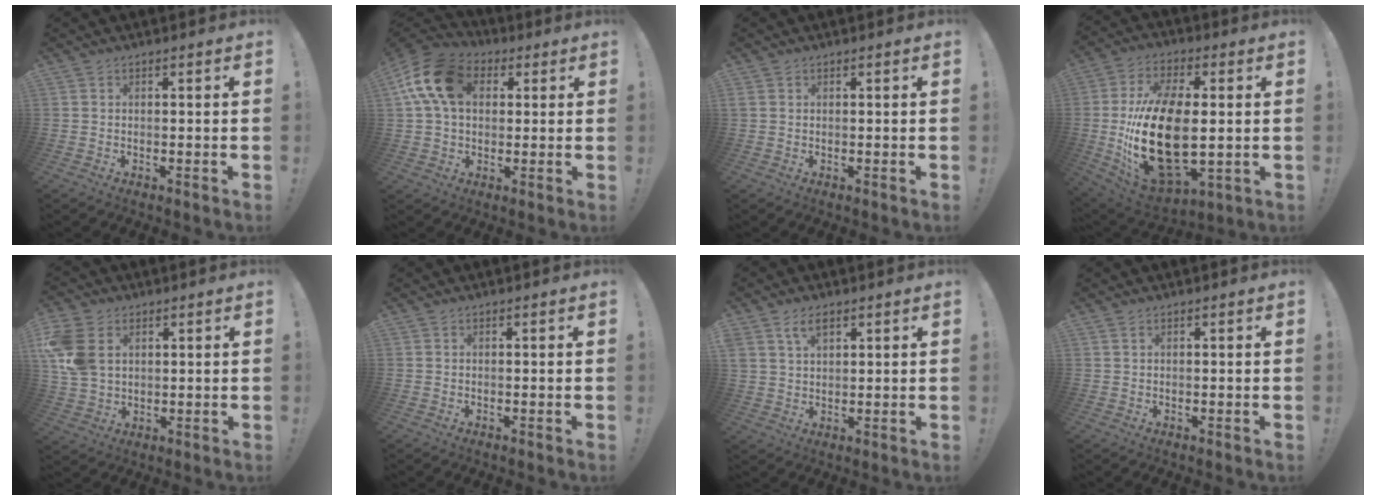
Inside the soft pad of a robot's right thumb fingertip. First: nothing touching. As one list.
[{"total": 16.6, "force": [4.6, 11.5, 10.9], "torque": [-0.199, 0.003, 0.089]}, {"total": 0.8, "force": [0.4, 0.7, 0.2], "torque": [-0.008, 0.004, 0.009]}, {"total": 25.9, "force": [-0.6, 14.5, 21.5], "torque": [-0.435, -0.011, 0.001]}, {"total": 12.2, "force": [3.8, 8.6, 7.8], "torque": [-0.167, -0.005, 0.076]}, {"total": 0.0}, {"total": 5.3, "force": [3.1, 3.0, 3.1], "torque": [-0.056, -0.005, 0.058]}, {"total": 0.8, "force": [0.5, 0.2, 0.6], "torque": [-0.015, 0.001, 0.009]}]